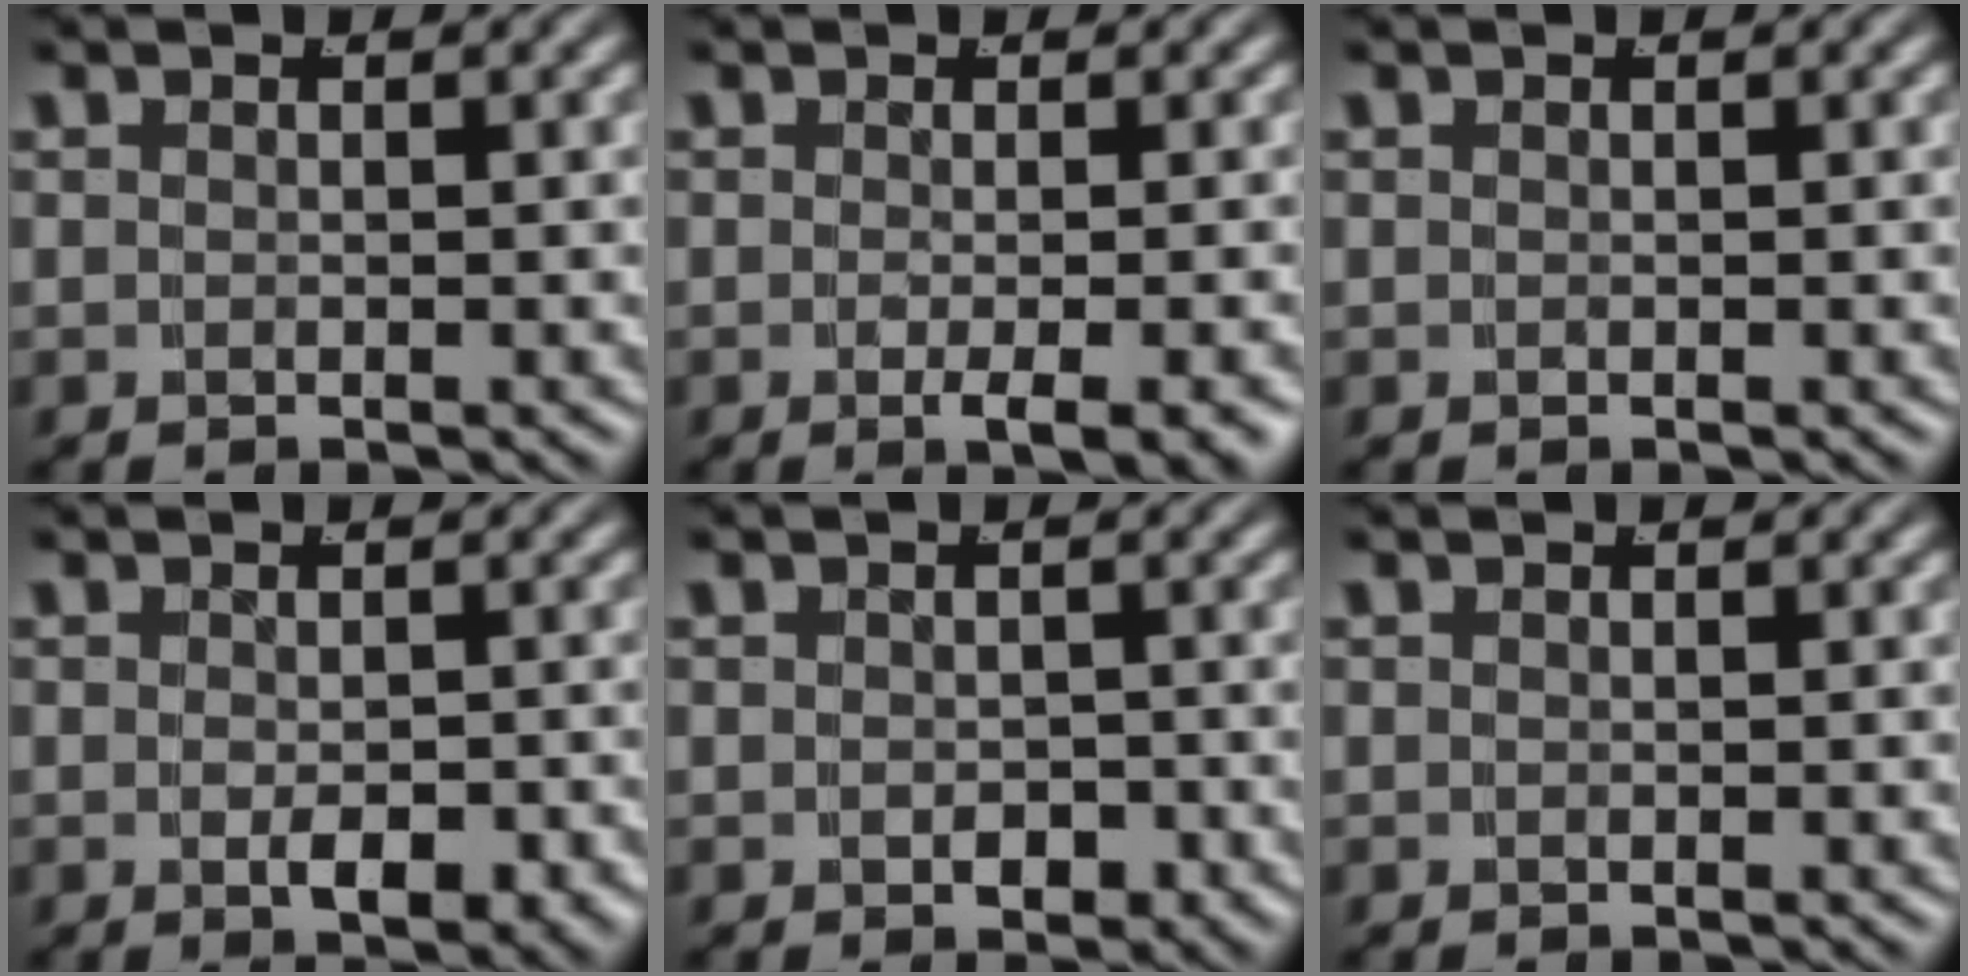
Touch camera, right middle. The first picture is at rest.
{"total": 2.8, "force": [-1.5, -0.1, 2.4], "torque": [-0.038, -0.009, -0.018]}
{"total": 0.0}
{"total": 2.4, "force": [-0.9, 0.8, 2.0], "torque": [-0.032, -0.015, -0.008]}
{"total": 1.1, "force": [-0.6, 0.7, 0.6], "torque": [-0.007, -0.005, -0.006]}
{"total": 0.0}